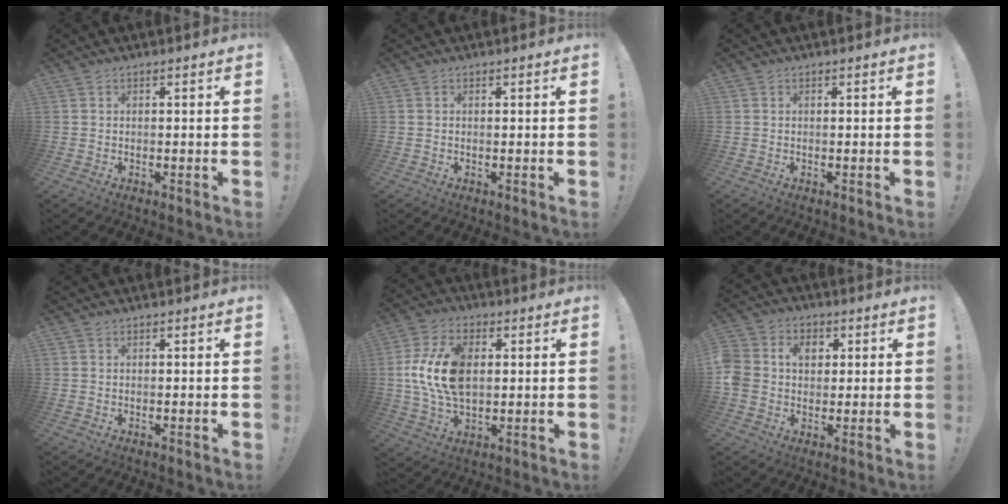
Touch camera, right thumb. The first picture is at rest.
{"total": 0.0}
{"total": 0.0}
{"total": 0.0}
{"total": 16.6, "force": [1.6, 10.3, 12.9], "torque": [-0.246, 0.006, 0.032]}
{"total": 9.2, "force": [1.5, 7.6, 4.9], "torque": [-0.087, 0.010, 0.032]}